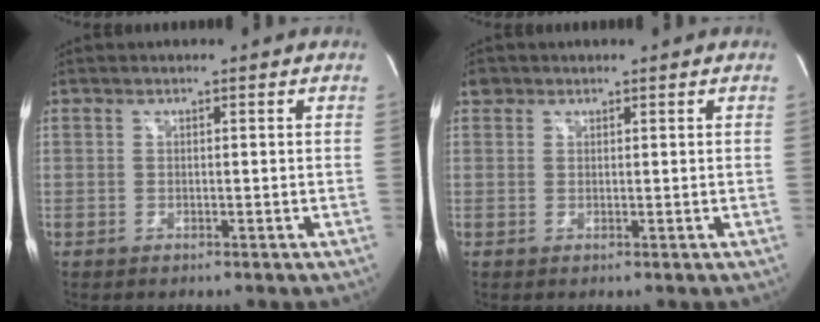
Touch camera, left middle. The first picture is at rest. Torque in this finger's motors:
{"motor_torque": [0.07, -0.02, -0.03, 0.00]}